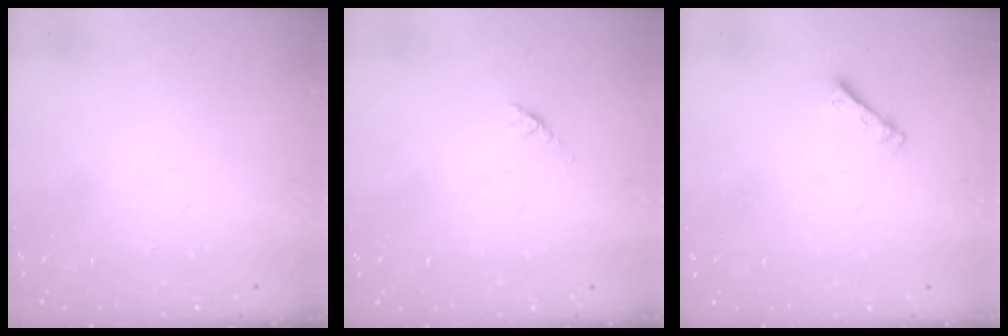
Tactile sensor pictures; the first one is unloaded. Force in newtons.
{"total": 2.7, "press": 2.6, "slide": 0.4}
{"total": 2.7, "press": 2.7, "slide": 0.4}